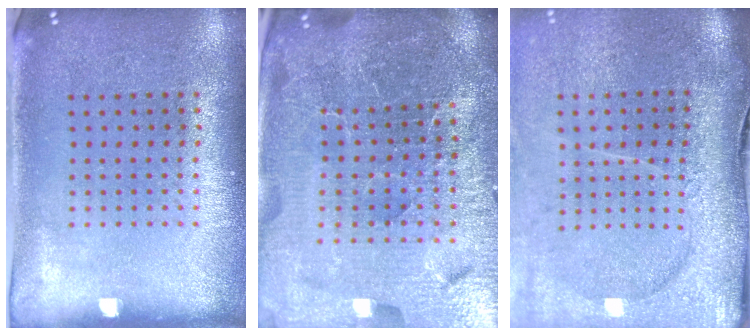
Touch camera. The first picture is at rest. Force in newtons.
{"total": 6.1, "press": 5.4, "slide": 2.9}
{"total": 4.6, "press": 3.6, "slide": 2.8}